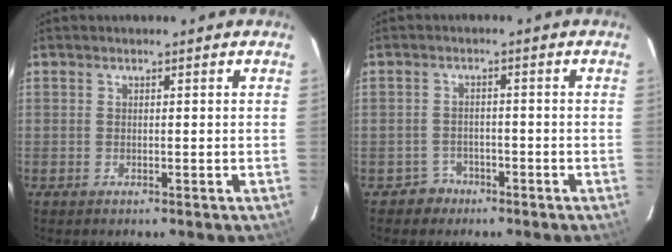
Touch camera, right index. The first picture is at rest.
{"total": 3.5, "force": [-2.2, 2.7, -0.4], "torque": [0.000, 0.017, -0.036]}